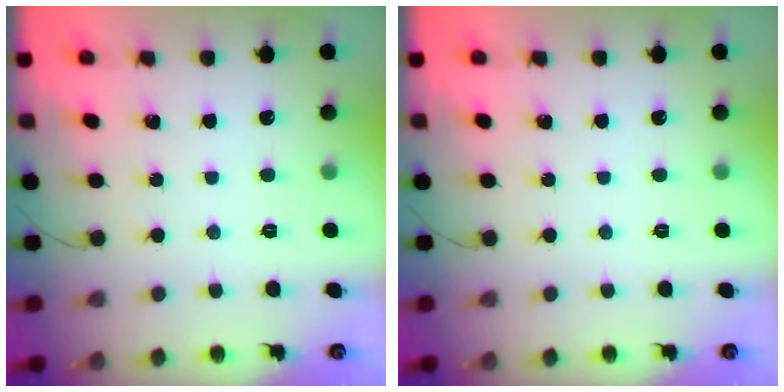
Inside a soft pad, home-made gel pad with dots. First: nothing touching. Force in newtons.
{"total": 0.0}